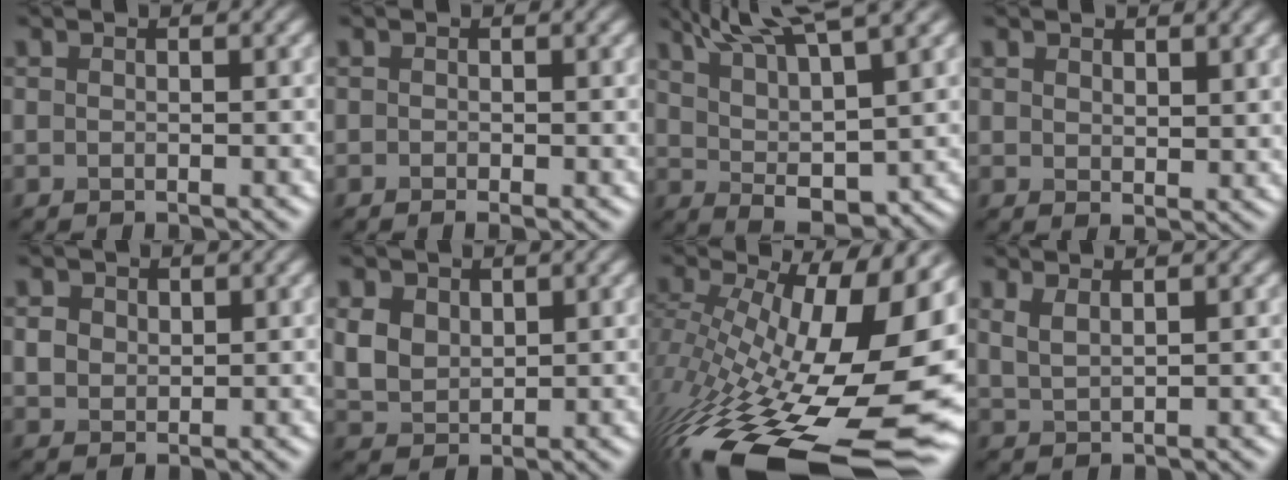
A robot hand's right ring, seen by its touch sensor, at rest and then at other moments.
{"total": 0.6, "force": [-0.2, 0.3, 0.4], "torque": [-0.004, -0.004, -0.004]}
{"total": 9.0, "force": [5.6, 2.2, 6.7], "torque": [-0.120, 0.010, 0.100]}
{"total": 2.0, "force": [1.5, 1.0, 0.9], "torque": [-0.017, -0.007, 0.032]}
{"total": 1.7, "force": [0.7, 1.4, 0.6], "torque": [-0.013, -0.005, 0.015]}
{"total": 3.4, "force": [1.3, 2.6, 1.8], "torque": [-0.047, -0.003, 0.025]}
{"total": 18.9, "force": [-4.0, 8.1, 16.7], "torque": [-0.278, -0.027, -0.063]}
{"total": 1.8, "force": [1.3, 0.6, 1.1], "torque": [-0.022, -0.002, 0.029]}